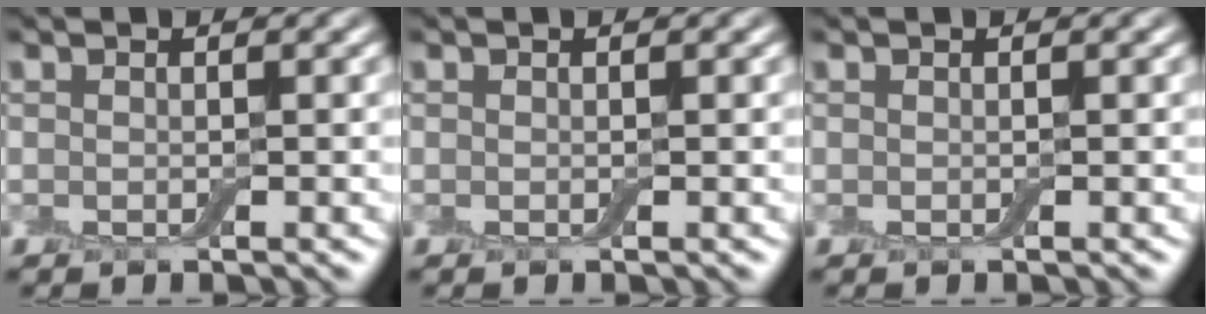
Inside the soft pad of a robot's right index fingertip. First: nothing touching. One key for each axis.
{"total": 0.0}
{"total": 0.0}